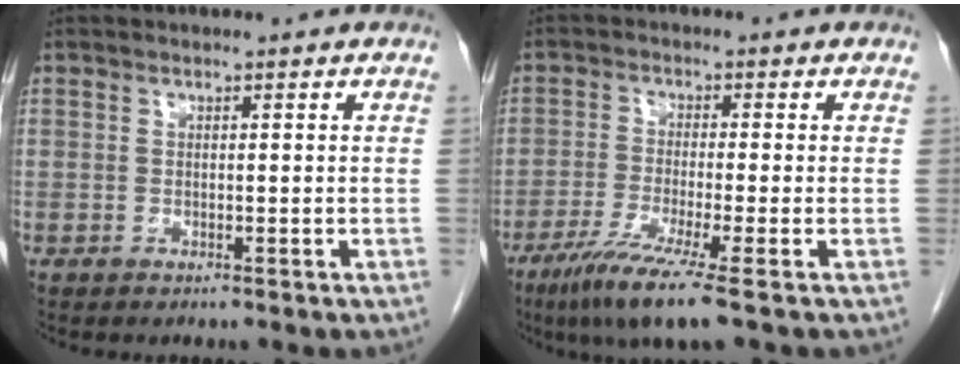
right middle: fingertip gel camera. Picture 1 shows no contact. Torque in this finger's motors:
{"motor_torque": [1.25, -0.89, 0.48, 0.10]}